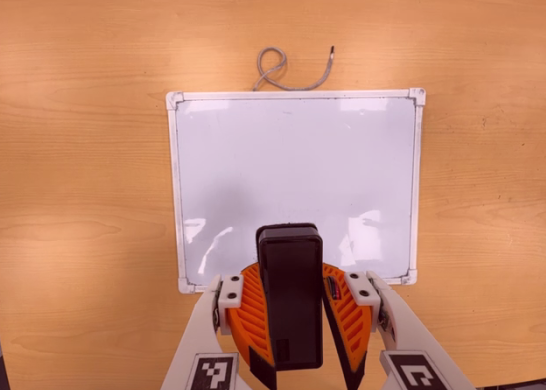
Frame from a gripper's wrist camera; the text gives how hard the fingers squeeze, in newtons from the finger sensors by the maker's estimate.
{"total": 10.7, "left": 10.3, "right": 11.1}